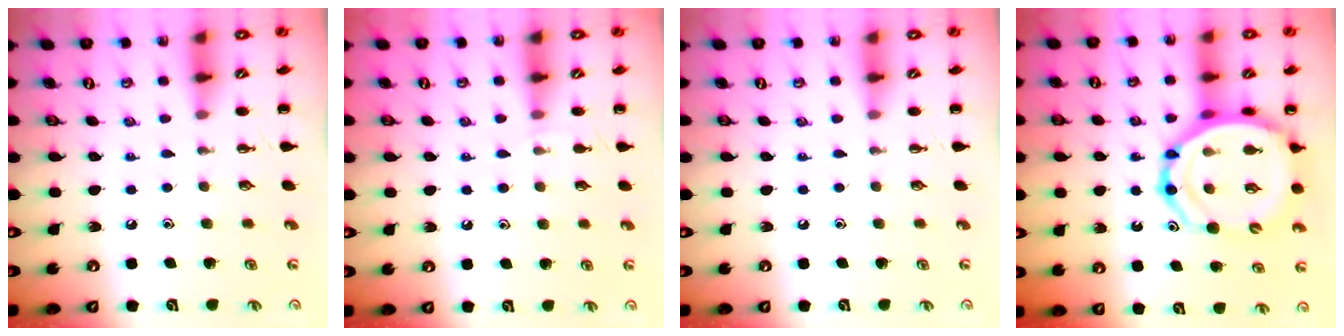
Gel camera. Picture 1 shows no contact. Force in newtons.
{"total": 5.7, "press": 5.4, "slide": 1.9}
{"total": 0.0}
{"total": 16.6, "press": 16.1, "slide": 4.1}